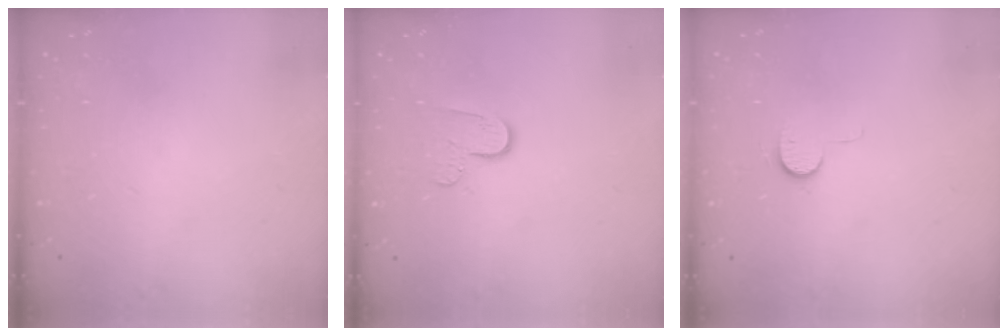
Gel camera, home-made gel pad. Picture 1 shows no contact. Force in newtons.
{"total": 7.0, "press": 7.0, "slide": 0.6}
{"total": 6.2, "press": 6.2, "slide": 0.6}